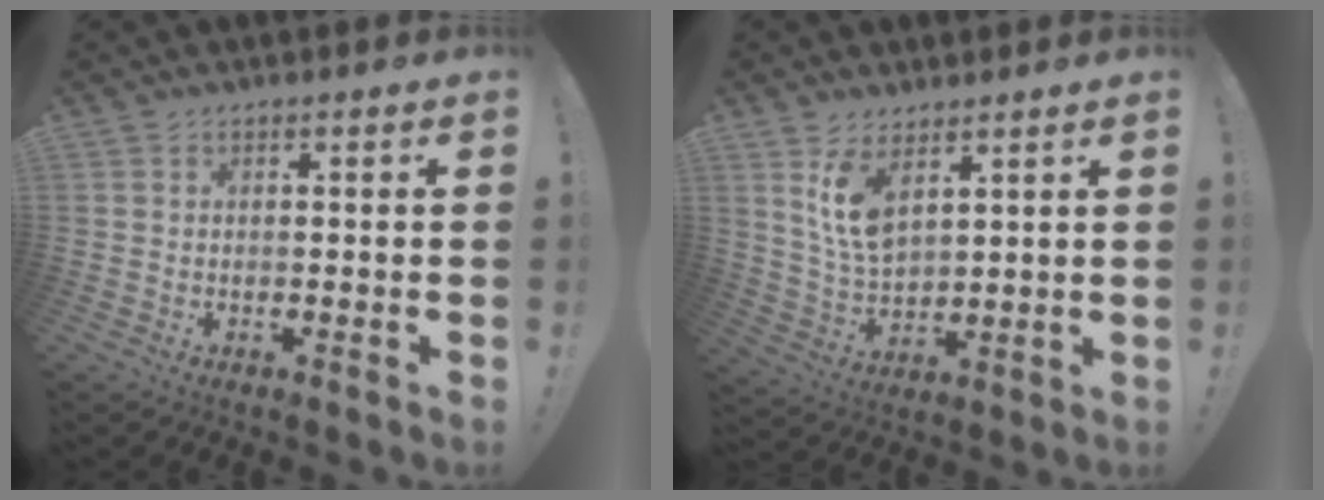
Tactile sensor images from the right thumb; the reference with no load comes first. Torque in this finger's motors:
{"motor_torque": [0.06, 0.70, 0.07, 0.09, 0.26]}